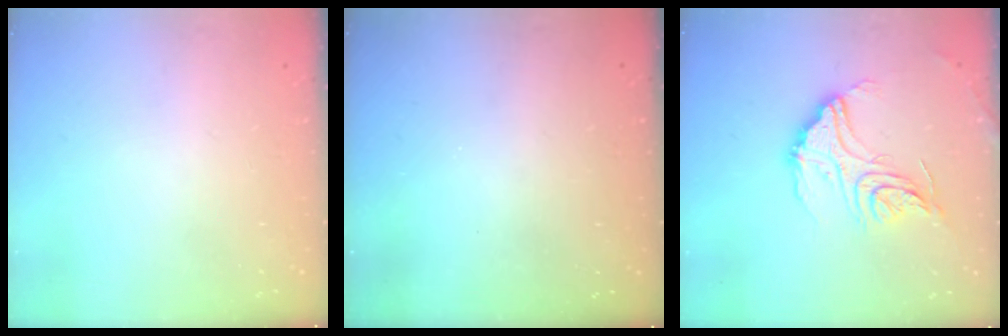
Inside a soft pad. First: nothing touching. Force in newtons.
{"total": 2.9, "press": 2.8, "slide": 1.0}
{"total": 17.7, "press": 17.6, "slide": 1.8}